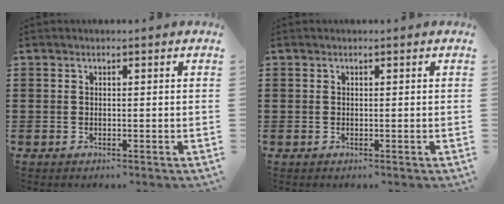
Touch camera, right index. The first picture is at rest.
{"total": 0.0}